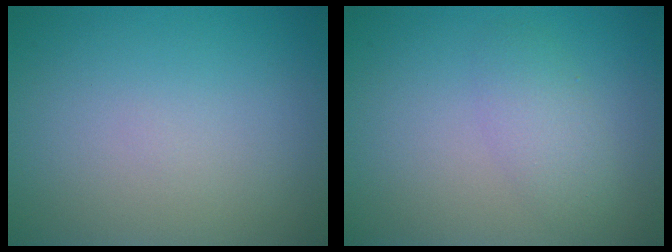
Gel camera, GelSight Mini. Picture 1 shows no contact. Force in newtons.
{"total": 2.4, "press": 2.4, "slide": 0.1}